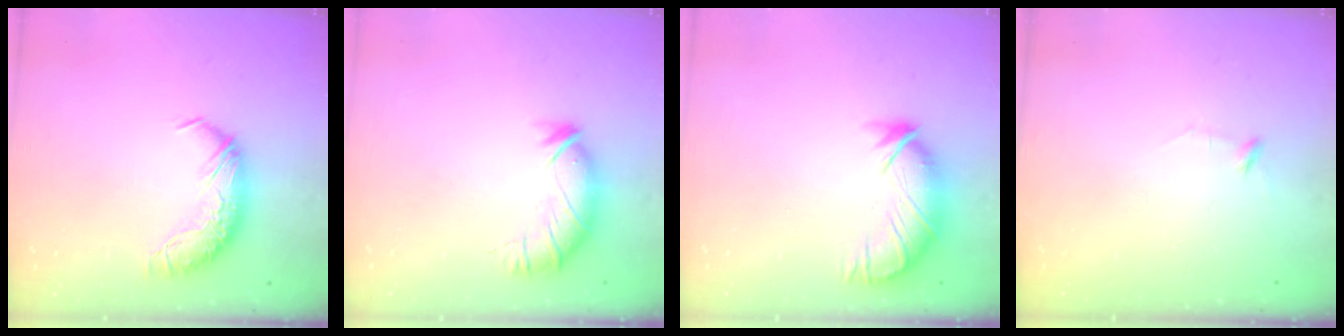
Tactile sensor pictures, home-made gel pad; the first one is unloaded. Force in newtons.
{"total": 3.1, "press": 2.5, "slide": 1.9}
{"total": 3.9, "press": 3.3, "slide": 2.0}
{"total": 8.7, "press": 8.6, "slide": 0.5}